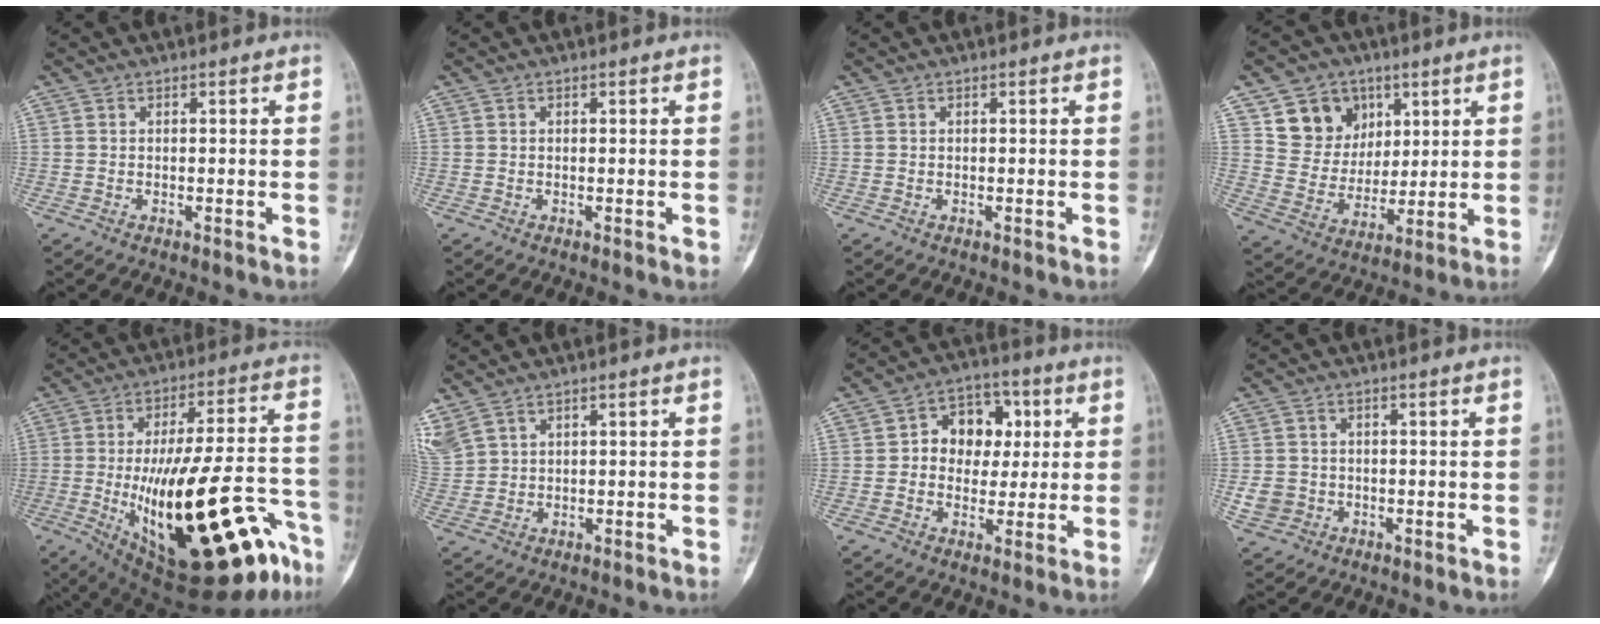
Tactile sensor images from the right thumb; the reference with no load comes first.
{"total": 0.6, "force": [0.0, 0.3, 0.5], "torque": [-0.006, -0.001, 0.000]}
{"total": 0.0}
{"total": 12.2, "force": [5.9, 10.0, 3.7], "torque": [-0.025, -0.027, 0.113]}
{"total": 32.2, "force": [-12.4, 10.8, 27.7], "torque": [-0.381, 0.038, -0.165]}
{"total": 6.9, "force": [4.1, 4.4, 3.4], "torque": [-0.100, 0.005, 0.096]}
{"total": 10.6, "force": [1.7, 8.4, 6.3], "torque": [-0.039, 0.015, 0.020]}
{"total": 4.1, "force": [-0.7, 3.9, 1.3], "torque": [-0.014, 0.007, -0.007]}